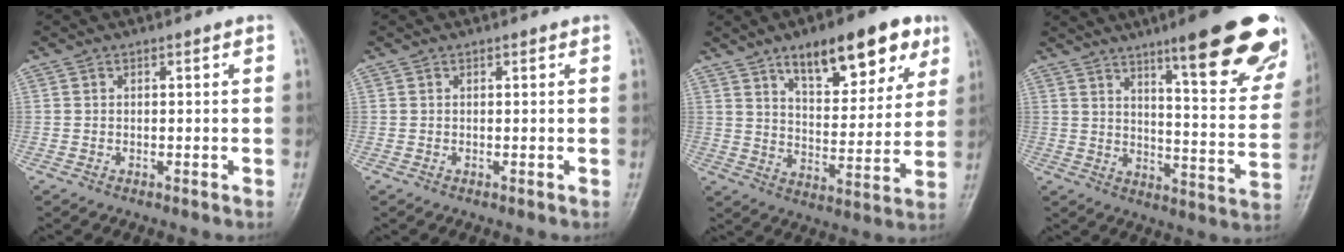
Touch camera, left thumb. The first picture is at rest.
{"total": 0.0}
{"total": 17.6, "force": [10.2, 7.4, 12.2], "torque": [-0.128, -0.042, 0.156]}
{"total": 24.8, "force": [15.4, 5.0, 18.8], "torque": [-0.214, -0.068, 0.208]}